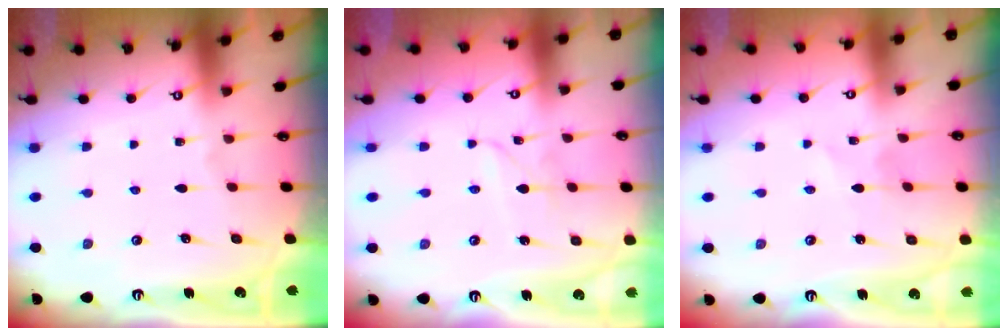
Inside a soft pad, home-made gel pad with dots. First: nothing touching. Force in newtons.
{"total": 2.1, "press": 2.1, "slide": 0.2}
{"total": 1.2, "press": 1.1, "slide": 0.1}